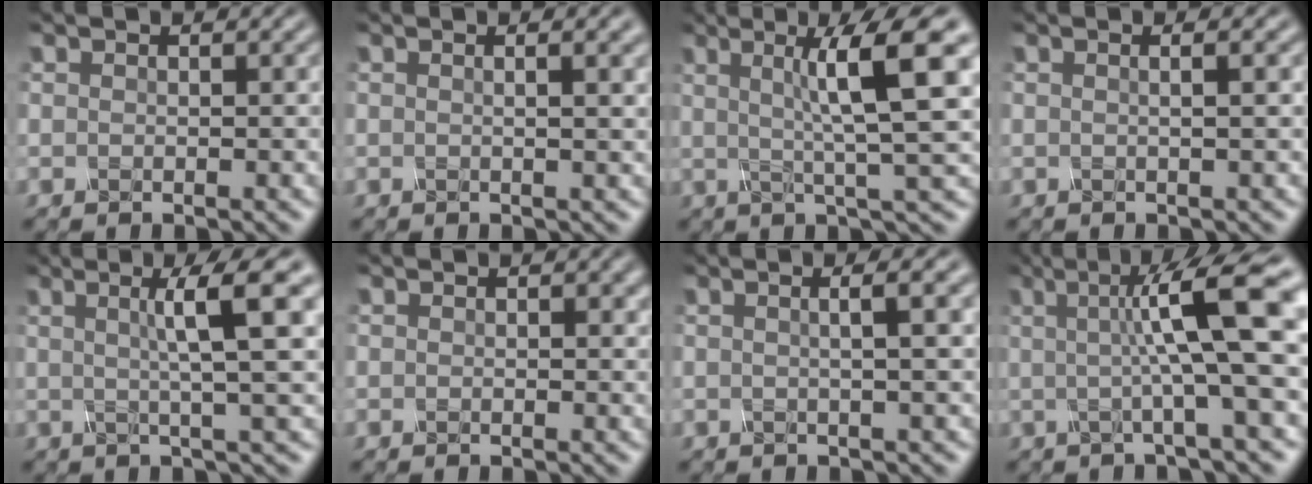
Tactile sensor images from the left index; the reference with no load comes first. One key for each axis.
{"total": 4.9, "fx": 2.0, "fy": 2.2, "fz": 3.9, "tx": -0.028, "ty": 0.029, "tz": -0.005}
{"total": 8.7, "fx": 1.7, "fy": 1.3, "fz": 8.4, "tx": -0.118, "ty": 0.009, "tz": 0.021}
{"total": 3.4, "fx": 1.0, "fy": 1.7, "fz": 2.8, "tx": -0.017, "ty": 0.019, "tz": -0.024}
{"total": 6.9, "fx": 1.6, "fy": 1.0, "fz": 6.6, "tx": -0.090, "ty": 0.017, "tz": 0.017}
{"total": 1.2, "fx": 0.5, "fy": 0.6, "fz": 0.8, "tx": -0.012, "ty": 0.002, "tz": 0.010}
{"total": 6.4, "fx": 2.1, "fy": 2.8, "fz": 5.4, "tx": -0.050, "ty": 0.040, "tz": -0.007}
{"total": 9.5, "fx": 1.0, "fy": 1.5, "fz": 9.4, "tx": -0.124, "ty": 0.007, "tz": 0.007}